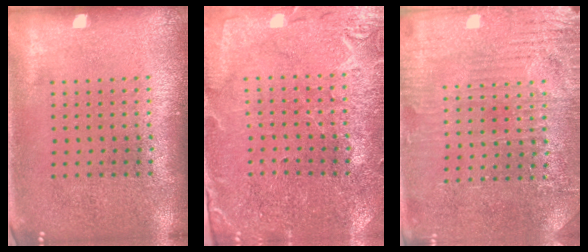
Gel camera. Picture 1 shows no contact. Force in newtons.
{"total": 0.7, "press": 0.7, "slide": 0.3}
{"total": 3.4, "press": 3.3, "slide": 0.5}